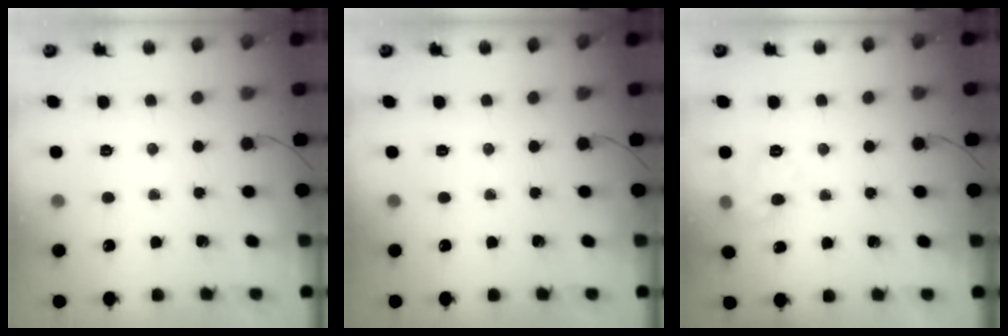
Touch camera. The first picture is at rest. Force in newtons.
{"total": 0.0}
{"total": 8.5, "press": 8.5, "slide": 0.6}